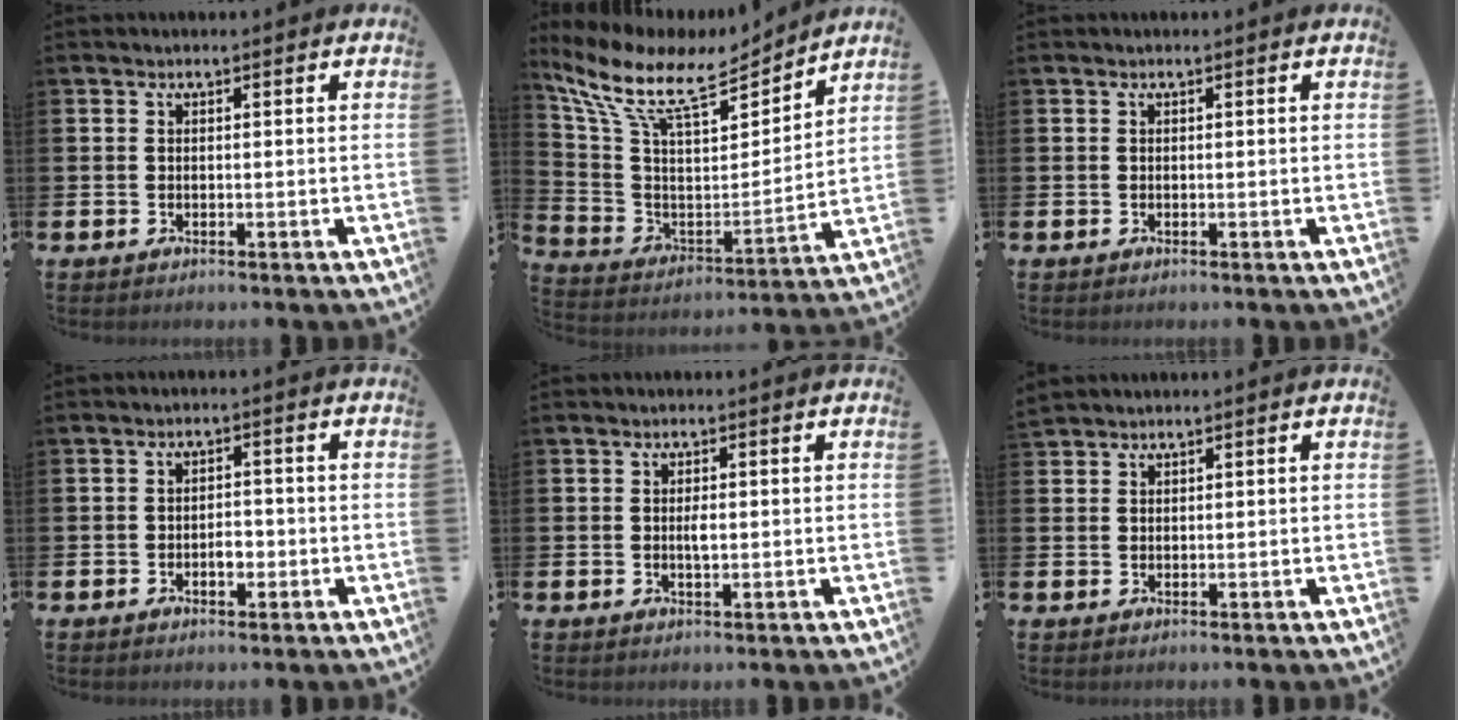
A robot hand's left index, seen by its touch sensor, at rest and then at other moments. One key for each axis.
{"total": 11.4, "fx": 9.5, "fy": 3.5, "fz": 5.3, "tx": -0.147, "ty": -0.059, "tz": 0.163}
{"total": 0.0}
{"total": 2.1, "fx": -0.7, "fy": 1.2, "fz": 1.6, "tx": -0.017, "ty": 0.001, "tz": -0.017}
{"total": 1.4, "fx": 0.2, "fy": 0.5, "fz": 1.3, "tx": -0.022, "ty": 0.000, "tz": 0.001}
{"total": 1.5, "fx": 1.5, "fy": 0.3, "fz": -0.1, "tx": 0.003, "ty": 0.002, "tz": 0.027}